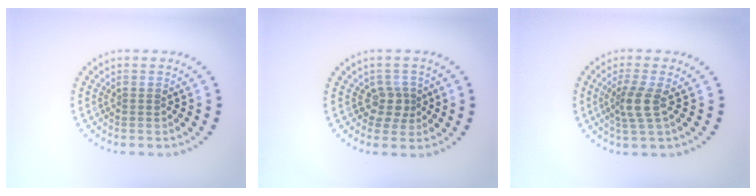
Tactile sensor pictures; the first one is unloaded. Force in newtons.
{"total": 2.0, "press": 1.6, "slide": 1.3}
{"total": 2.7, "press": 2.1, "slide": 1.7}